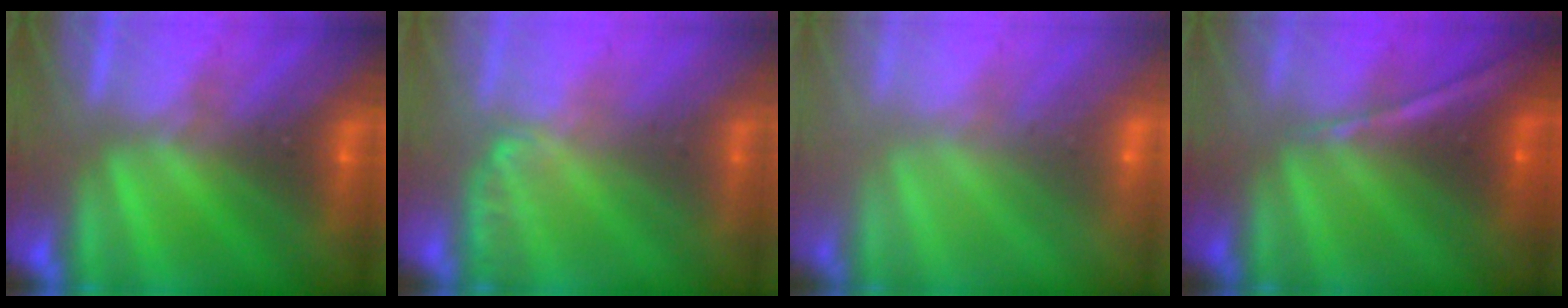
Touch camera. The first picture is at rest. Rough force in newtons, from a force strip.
{"total": 1.1}
{"total": 2.4}
{"total": 1.3}